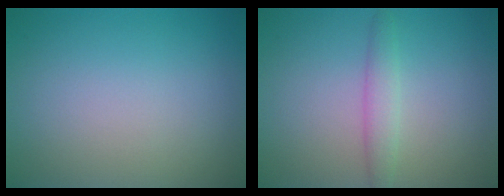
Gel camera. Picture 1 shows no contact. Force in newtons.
{"total": 1.9, "press": 1.9, "slide": 0.0}